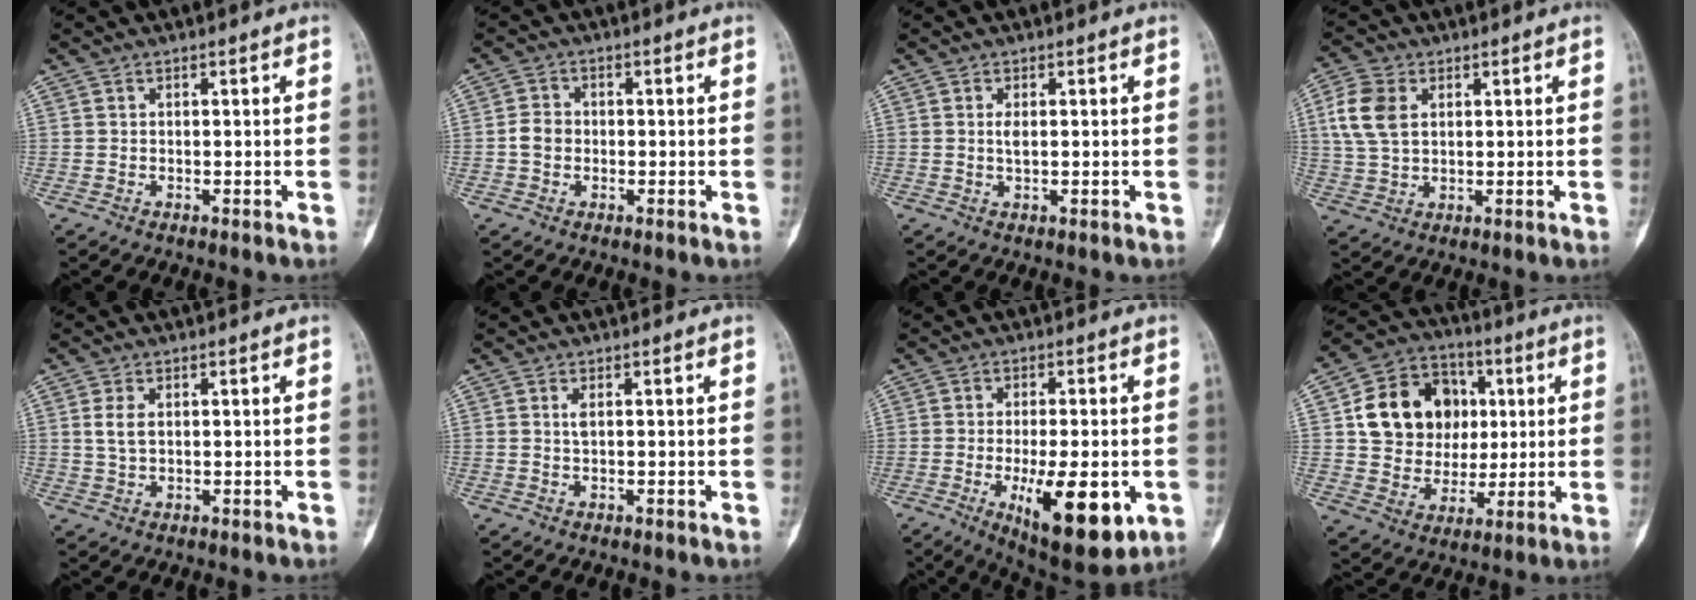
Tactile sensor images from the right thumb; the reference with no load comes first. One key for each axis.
{"total": 3.3, "fx": -0.5, "fy": 2.8, "fz": 1.6, "tx": -0.023, "ty": 0.009, "tz": -0.015}
{"total": 1.7, "fx": 0.2, "fy": 0.6, "fz": 1.5, "tx": -0.032, "ty": -0.002, "tz": 0.006}
{"total": 8.1, "fx": 2.1, "fy": 5.5, "fz": 5.6, "tx": -0.121, "ty": 0.004, "tz": 0.043}
{"total": 3.0, "fx": 0.7, "fy": 1.7, "fz": 2.4, "tx": -0.050, "ty": 0.001, "tz": 0.015}
{"total": 1.2, "fx": 0.2, "fy": 0.4, "fz": 1.1, "tx": -0.025, "ty": 0.000, "tz": 0.005}
{"total": 15.8, "fx": -4.5, "fy": 5.9, "fz": 13.9, "tx": -0.201, "ty": -0.015, "tz": -0.053}
{"total": 17.1, "fx": 3.4, "fy": 14.3, "fz": 8.9, "tx": -0.114, "ty": 0.009, "tz": 0.064}